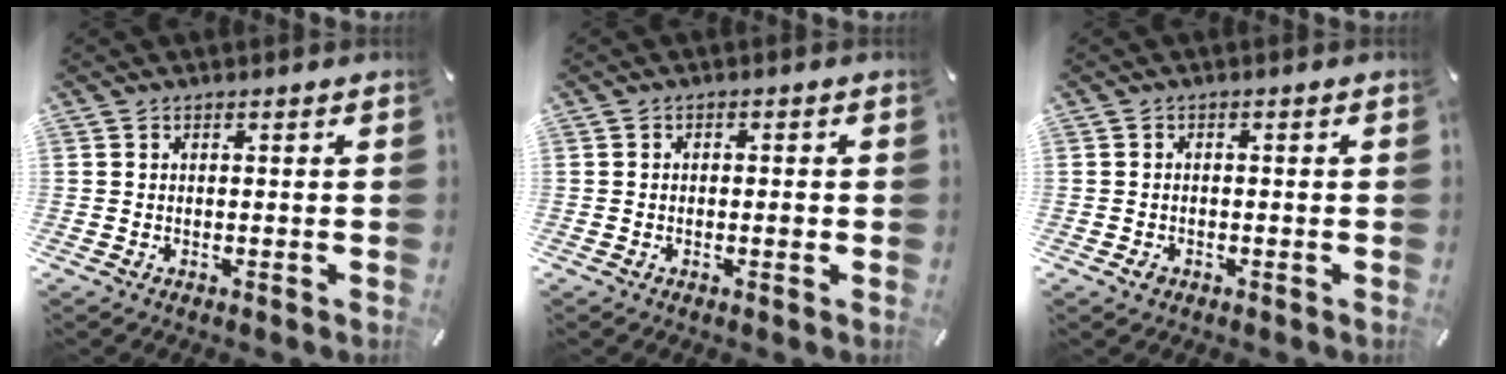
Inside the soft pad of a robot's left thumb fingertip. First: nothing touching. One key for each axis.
{"total": 1.4, "fx": -0.4, "fy": 0.8, "fz": 1.1, "tx": -0.019, "ty": 0.002, "tz": -0.009}
{"total": 1.6, "fx": -0.8, "fy": 1.2, "fz": 0.7, "tx": -0.013, "ty": 0.004, "tz": -0.016}